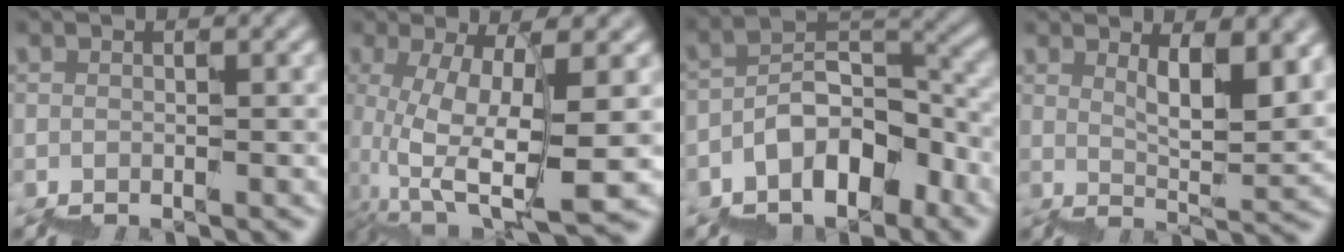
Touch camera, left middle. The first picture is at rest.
{"total": 8.2, "force": [2.9, 1.9, 7.4], "torque": [-0.133, -0.010, 0.068]}
{"total": 6.7, "force": [-3.7, 3.9, 4.0], "torque": [-0.051, 0.027, -0.071]}
{"total": 5.6, "force": [2.5, 1.4, 4.8], "torque": [-0.078, 0.005, 0.042]}